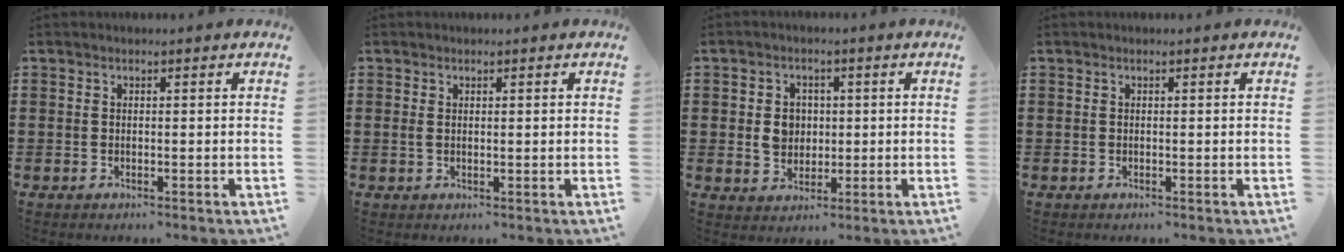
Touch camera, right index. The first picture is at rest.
{"total": 0.8, "force": [0.4, 0.4, 0.6], "torque": [-0.013, 0.004, 0.006]}
{"total": 4.4, "force": [0.2, 3.5, 2.7], "torque": [-0.055, 0.008, 0.000]}
{"total": 0.0}